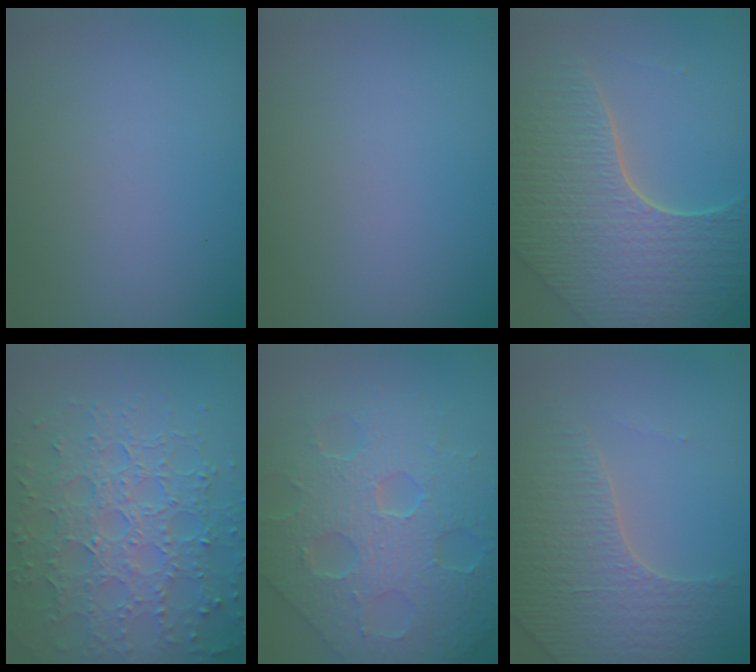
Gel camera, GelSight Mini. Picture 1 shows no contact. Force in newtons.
{"total": 0.0}
{"total": 8.2, "press": 5.9, "slide": 5.7}
{"total": 7.7, "press": 5.7, "slide": 5.2}
{"total": 8.7, "press": 6.2, "slide": 6.2}
{"total": 3.6, "press": 3.5, "slide": 0.9}